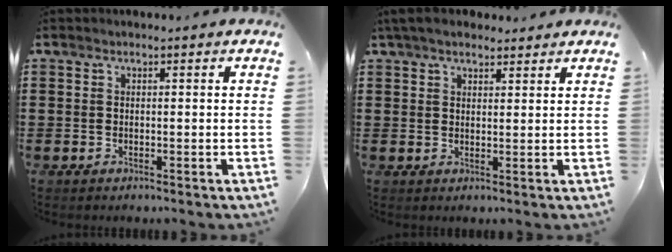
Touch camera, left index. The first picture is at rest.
{"total": 3.8, "force": [3.2, 1.2, 1.5], "torque": [-0.038, 0.001, 0.061]}